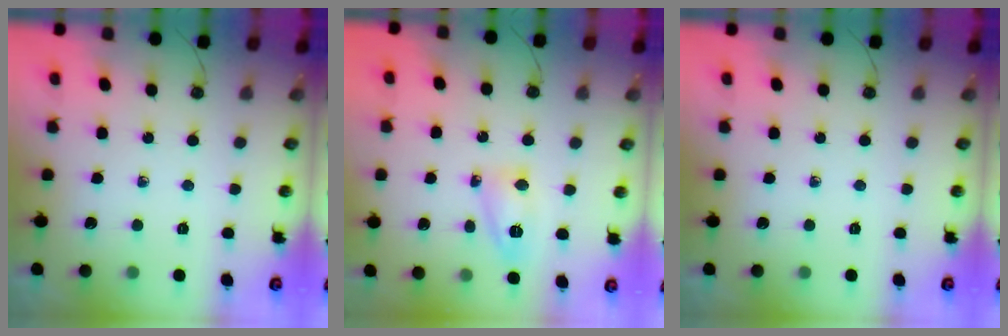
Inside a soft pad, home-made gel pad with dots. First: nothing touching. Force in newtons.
{"total": 8.5, "press": 8.4, "slide": 0.9}
{"total": 0.0}